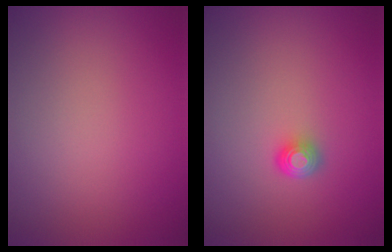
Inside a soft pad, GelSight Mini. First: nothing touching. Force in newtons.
{"total": 1.6, "press": 1.2, "slide": 1.2}